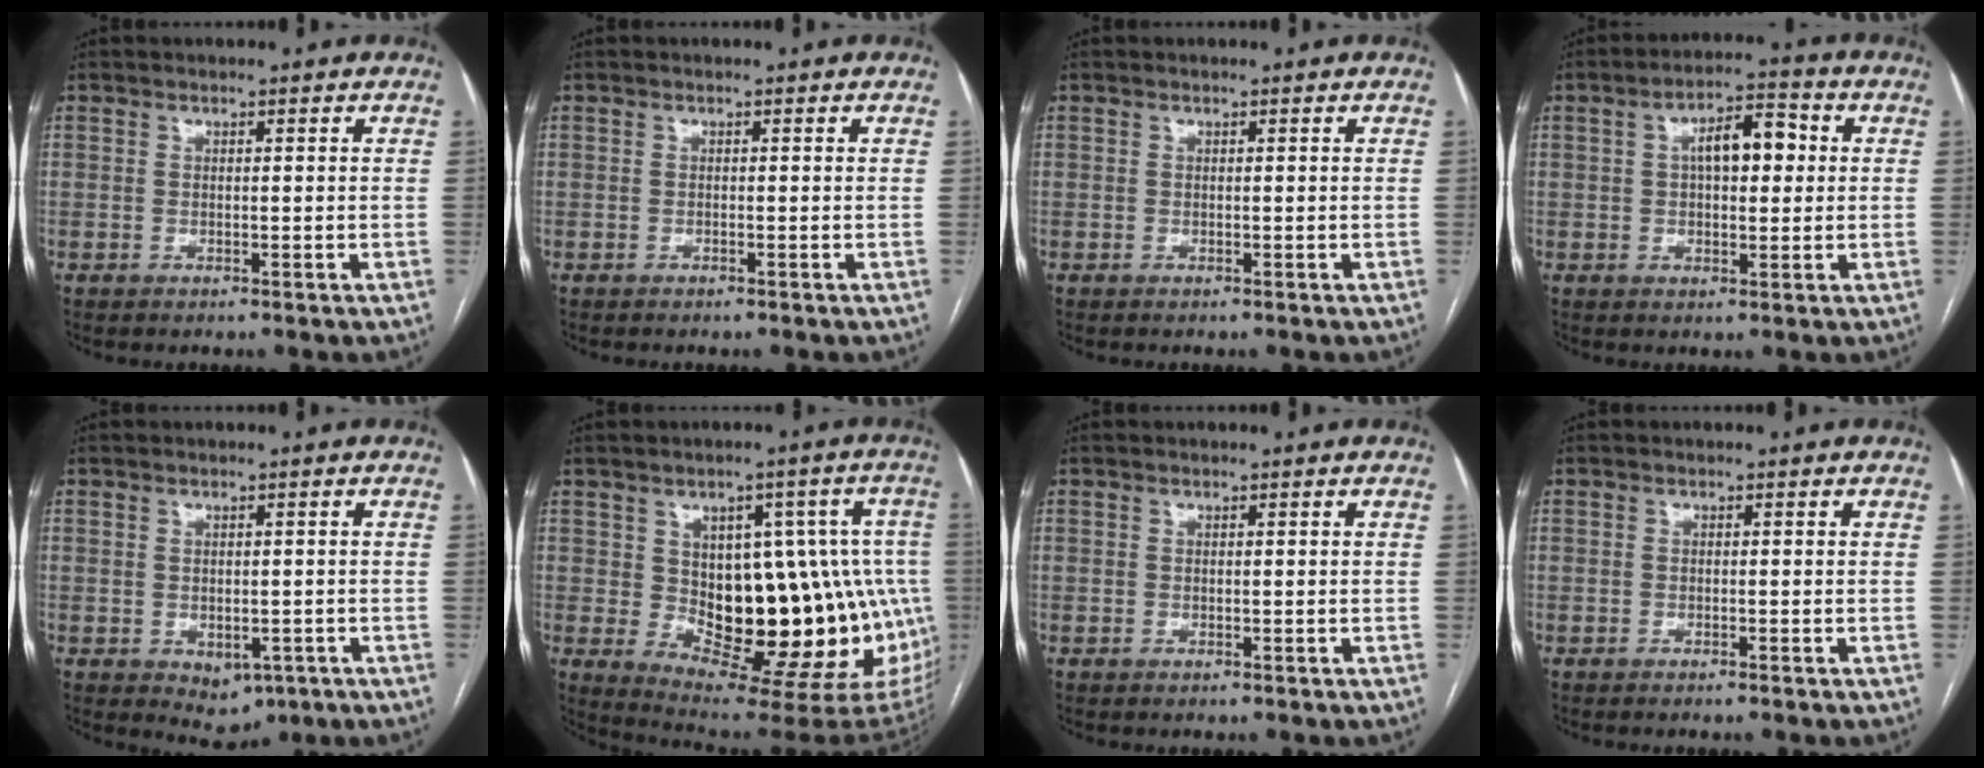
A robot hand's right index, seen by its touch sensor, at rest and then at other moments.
{"total": 0.0}
{"total": 0.0}
{"total": 7.4, "force": [1.3, 3.0, 6.7], "torque": [-0.110, 0.024, 0.018]}
{"total": 4.0, "force": [-1.5, 2.7, 2.5], "torque": [-0.028, -0.002, -0.004]}
{"total": 21.6, "force": [-1.7, 9.8, 19.2], "torque": [-0.168, 0.029, 0.005]}
{"total": 0.0}
{"total": 0.8, "force": [-0.6, -0.3, 0.4], "torque": [-0.004, 0.002, -0.012]}